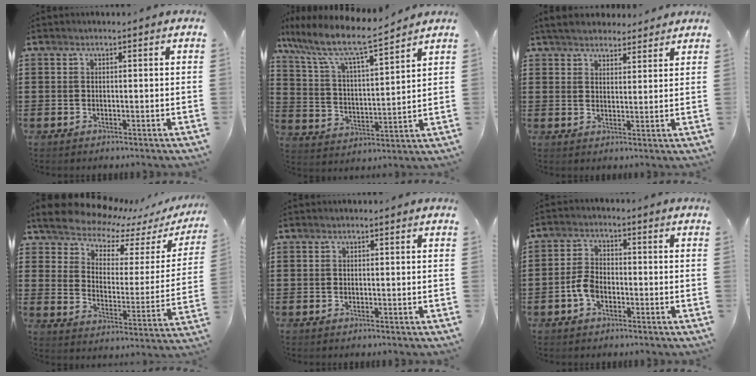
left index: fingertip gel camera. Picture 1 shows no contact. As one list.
[{"total": 8.6, "force": [6.9, 1.1, 4.9], "torque": [-0.123, -0.037, 0.112]}, {"total": 4.2, "force": [3.9, 1.2, 0.7], "torque": [-0.027, -0.005, 0.074]}, {"total": 6.3, "force": [6.2, 1.1, 0.7], "torque": [-0.054, -0.051, 0.105]}, {"total": 0.0}, {"total": 4.2, "force": [-1.7, 2.5, 2.9], "torque": [-0.079, -0.002, -0.038]}]